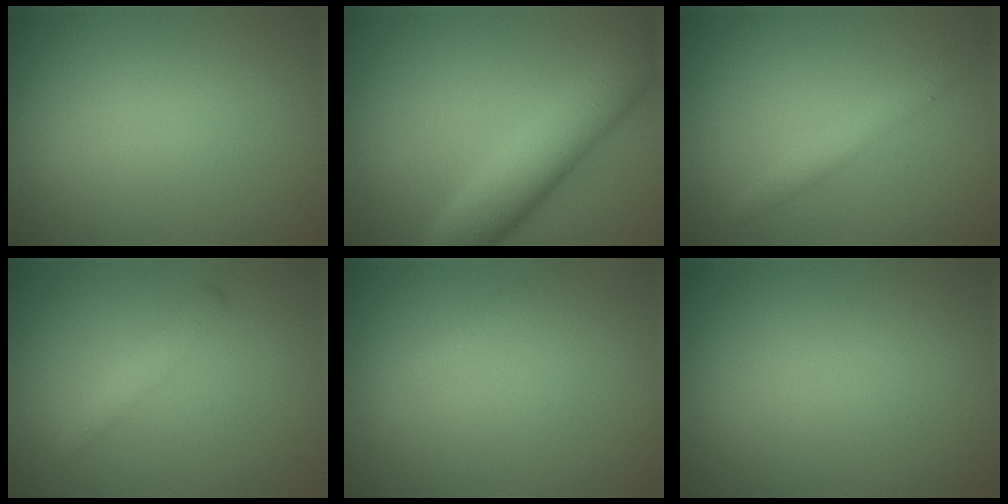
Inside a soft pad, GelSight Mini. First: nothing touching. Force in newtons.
{"total": 7.1, "press": 7.1, "slide": 0.4}
{"total": 2.2, "press": 2.2, "slide": 0.0}
{"total": 1.6, "press": 1.6, "slide": 0.1}
{"total": 0.7, "press": 0.7, "slide": 0.1}
{"total": 0.0}